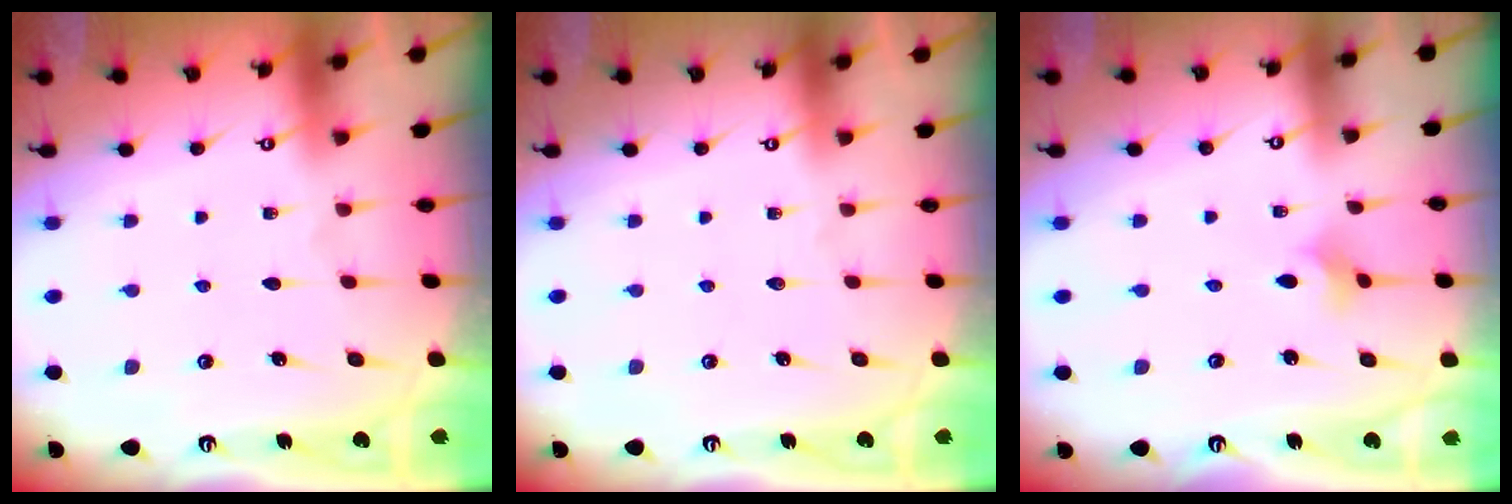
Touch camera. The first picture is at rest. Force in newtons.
{"total": 0.0}
{"total": 2.2, "press": 2.1, "slide": 0.6}